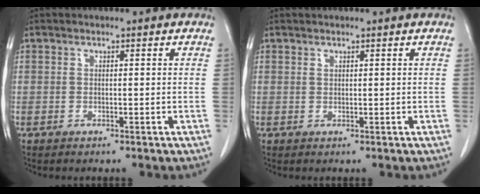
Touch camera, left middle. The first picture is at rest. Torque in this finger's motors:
{"motor_torque": [-0.53, -0.03, -0.04, -0.01]}